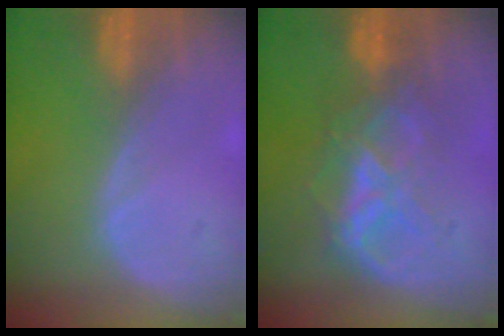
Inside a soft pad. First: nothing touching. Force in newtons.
{"total": 6.4, "press": 6.4, "slide": 0.7}